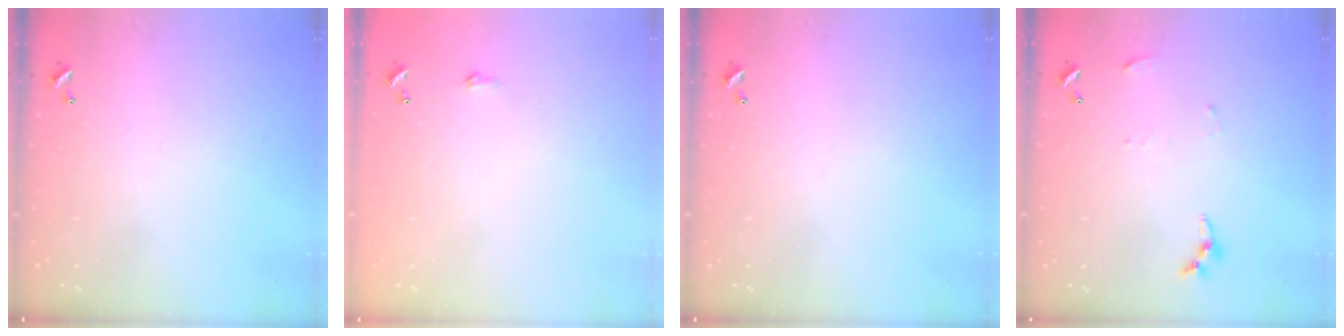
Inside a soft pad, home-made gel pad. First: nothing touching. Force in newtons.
{"total": 1.8, "press": 1.8, "slide": 0.3}
{"total": 0.0}
{"total": 4.3, "press": 4.3, "slide": 0.5}